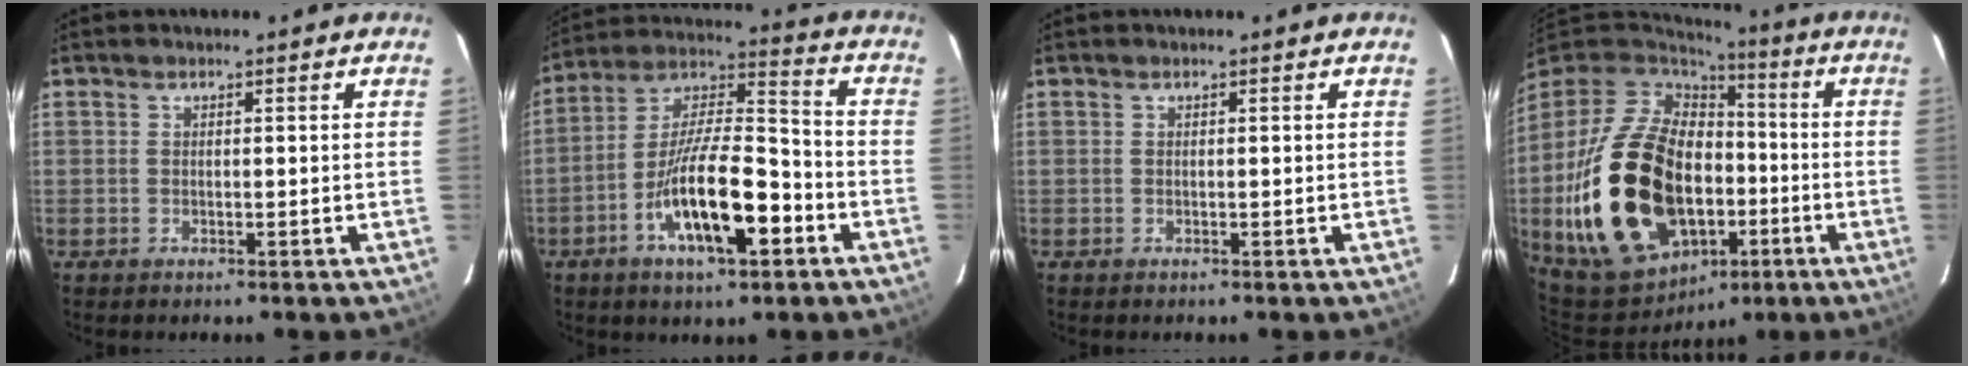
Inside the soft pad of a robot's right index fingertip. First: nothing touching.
{"total": 16.8, "force": [-7.0, 5.4, 14.3], "torque": [-0.265, 0.002, -0.123]}
{"total": 0.0}
{"total": 29.1, "force": [-5.7, 19.5, 20.8], "torque": [-0.458, 0.006, -0.067]}